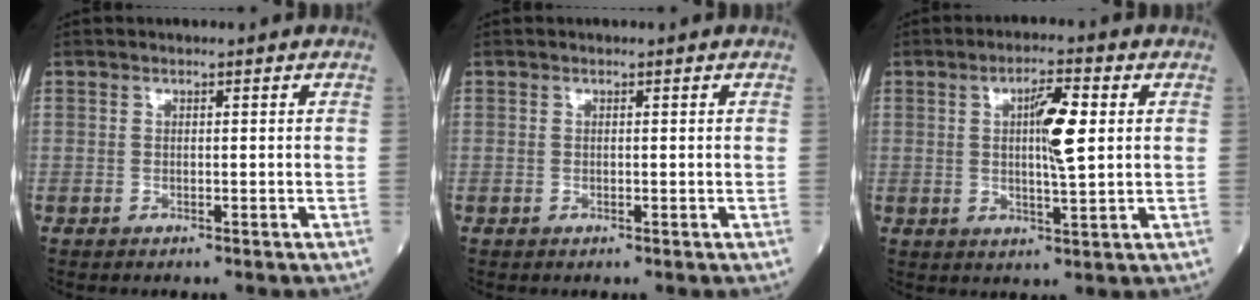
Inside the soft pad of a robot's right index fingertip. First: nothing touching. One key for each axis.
{"total": 0.0}
{"total": 6.5, "fx": 1.3, "fy": 0.7, "fz": 6.3, "tx": -0.108, "ty": 0.005, "tz": 0.021}